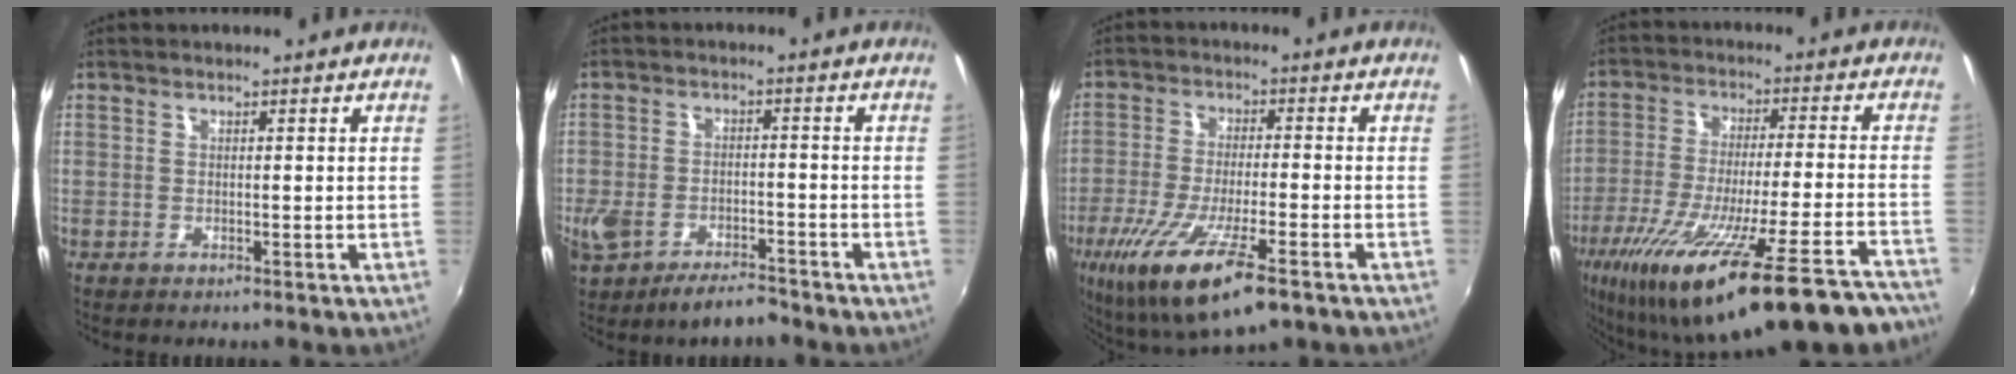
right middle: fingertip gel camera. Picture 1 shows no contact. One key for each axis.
{"total": 8.5, "fx": -6.1, "fy": 3.8, "fz": 4.6, "tx": -0.117, "ty": -0.015, "tz": -0.107}
{"total": 16.7, "fx": -8.9, "fy": 3.9, "fz": 13.5, "tx": -0.274, "ty": -0.058, "tz": -0.155}
{"total": 28.1, "fx": -21.6, "fy": 3.7, "fz": 17.6, "tx": -0.311, "ty": -0.086, "tz": -0.323}